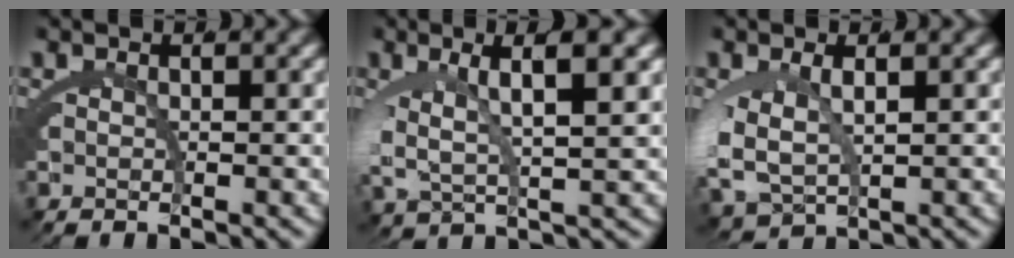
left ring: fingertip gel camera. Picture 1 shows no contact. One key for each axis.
{"total": 5.6, "fx": 1.6, "fy": 2.1, "fz": 4.9, "tx": -0.103, "ty": -0.001, "tz": 0.035}
{"total": 4.7, "fx": 0.1, "fy": 3.3, "fz": 3.4, "tx": -0.100, "ty": -0.024, "tz": 0.021}